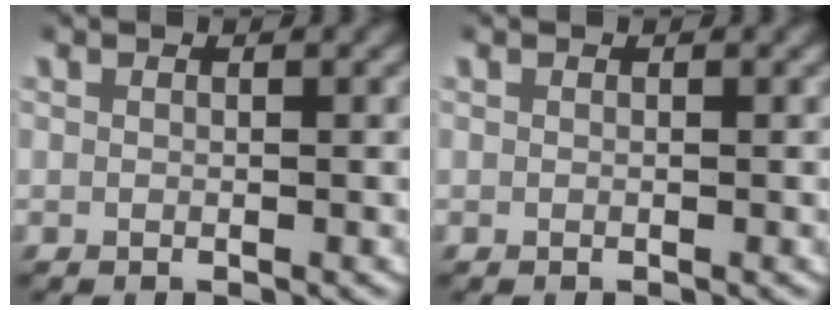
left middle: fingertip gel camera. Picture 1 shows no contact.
{"total": 0.0}